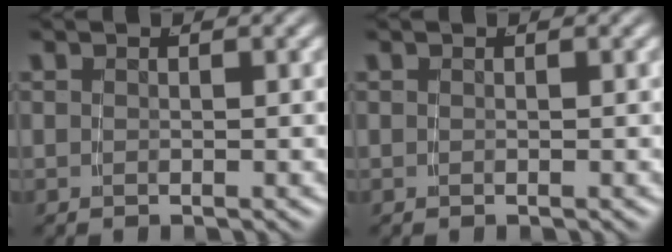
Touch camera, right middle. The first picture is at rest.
{"total": 0.0}